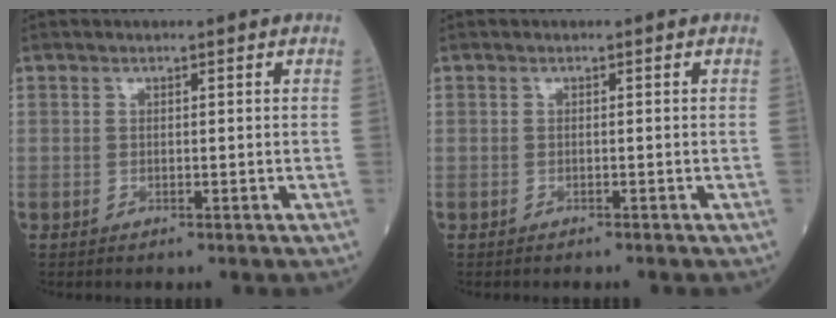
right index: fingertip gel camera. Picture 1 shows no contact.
{"total": 1.0, "force": [-1.0, 0.2, 0.4], "torque": [-0.008, -0.001, -0.013]}